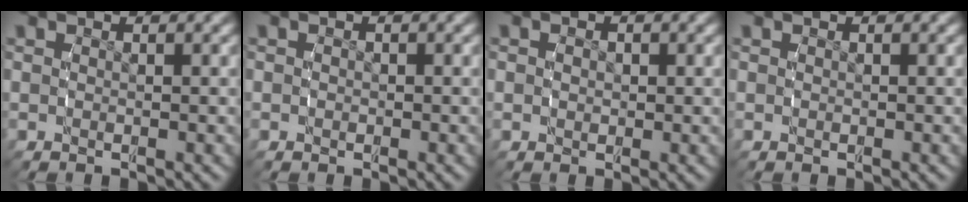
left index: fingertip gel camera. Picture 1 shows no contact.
{"total": 0.6, "force": [-0.1, 0.6, 0.0], "torque": [-0.008, 0.000, -0.003]}
{"total": 1.4, "force": [0.2, 1.2, 0.6], "torque": [-0.018, -0.002, 0.004]}
{"total": 0.0}